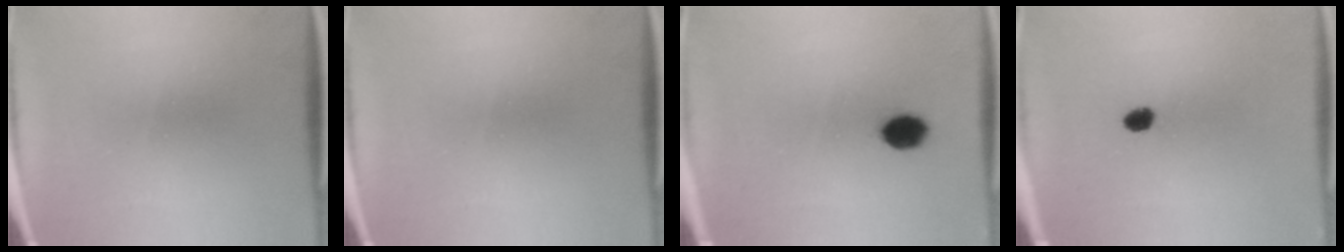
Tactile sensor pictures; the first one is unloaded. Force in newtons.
{"total": 0.0}
{"total": 5.4}
{"total": 2.3}